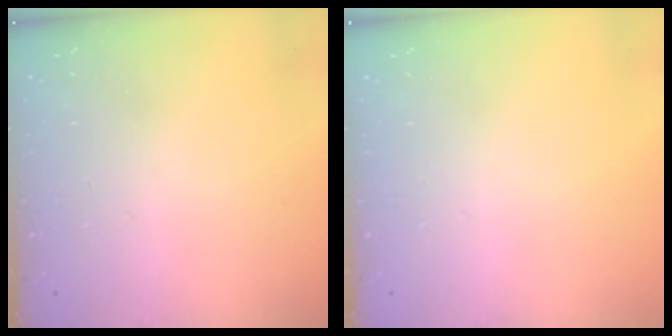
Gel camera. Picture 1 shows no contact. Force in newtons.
{"total": 0.0}